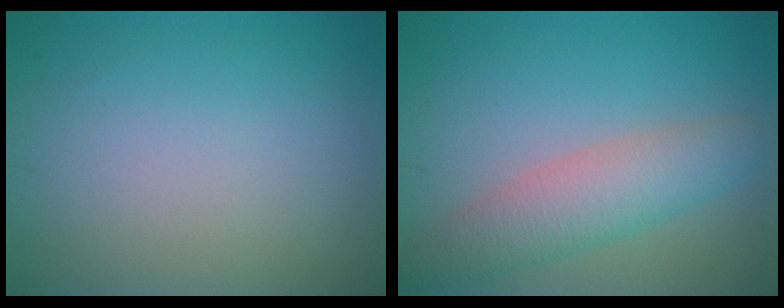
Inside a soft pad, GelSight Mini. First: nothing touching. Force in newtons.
{"total": 4.5, "press": 4.5, "slide": 0.2}